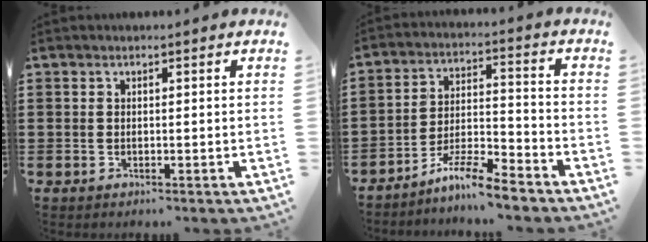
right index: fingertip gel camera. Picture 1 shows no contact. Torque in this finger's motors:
{"motor_torque": [1.13, -0.45, -0.02, 0.01]}